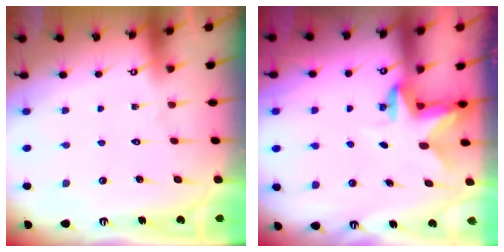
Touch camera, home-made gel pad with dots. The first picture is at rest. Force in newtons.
{"total": 2.8, "press": 2.8, "slide": 0.6}